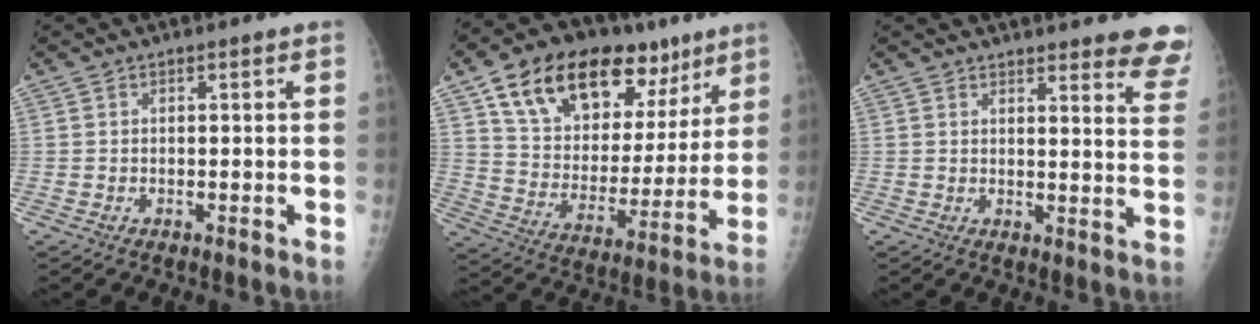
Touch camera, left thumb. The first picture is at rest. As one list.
[{"total": 26.4, "force": [14.5, 14.6, 16.5], "torque": [-0.225, -0.014, 0.243]}, {"total": 12.1, "force": [11.1, 2.2, 4.4], "torque": [-0.012, -0.077, 0.100]}]